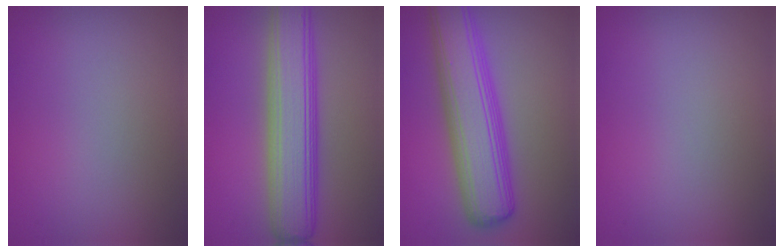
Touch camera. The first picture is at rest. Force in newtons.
{"total": 8.1, "press": 8.1, "slide": 0.3}
{"total": 8.6, "press": 8.6, "slide": 0.2}
{"total": 0.0}